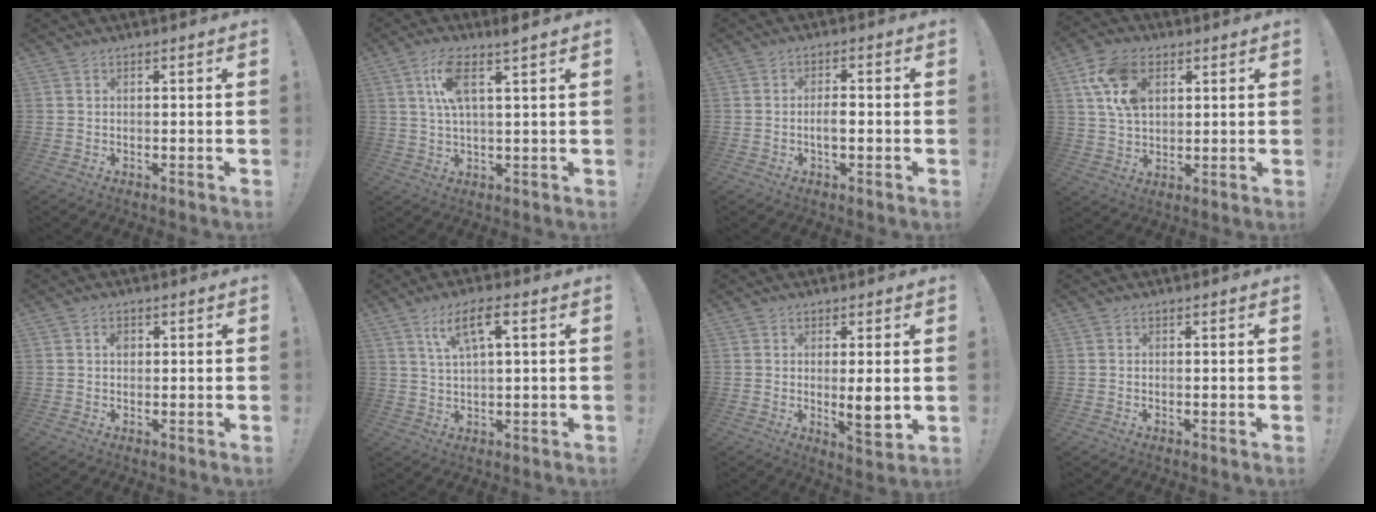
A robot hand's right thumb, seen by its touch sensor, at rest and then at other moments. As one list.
[{"total": 8.5, "force": [3.8, 1.4, 7.5], "torque": [-0.130, -0.009, 0.064]}, {"total": 3.8, "force": [-1.2, 1.3, 3.3], "torque": [-0.059, 0.004, -0.025]}, {"total": 13.4, "force": [5.2, 8.6, 8.8], "torque": [-0.172, 0.003, 0.101]}, {"total": 1.8, "force": [0.1, 1.5, 0.9], "torque": [-0.012, 0.003, -0.001]}, {"total": 7.8, "force": [3.2, 1.7, 7.0], "torque": [-0.127, 0.001, 0.054]}, {"total": 7.1, "force": [0.3, 1.4, 7.0], "torque": [-0.089, -0.015, 0.006]}, {"total": 0.0}]